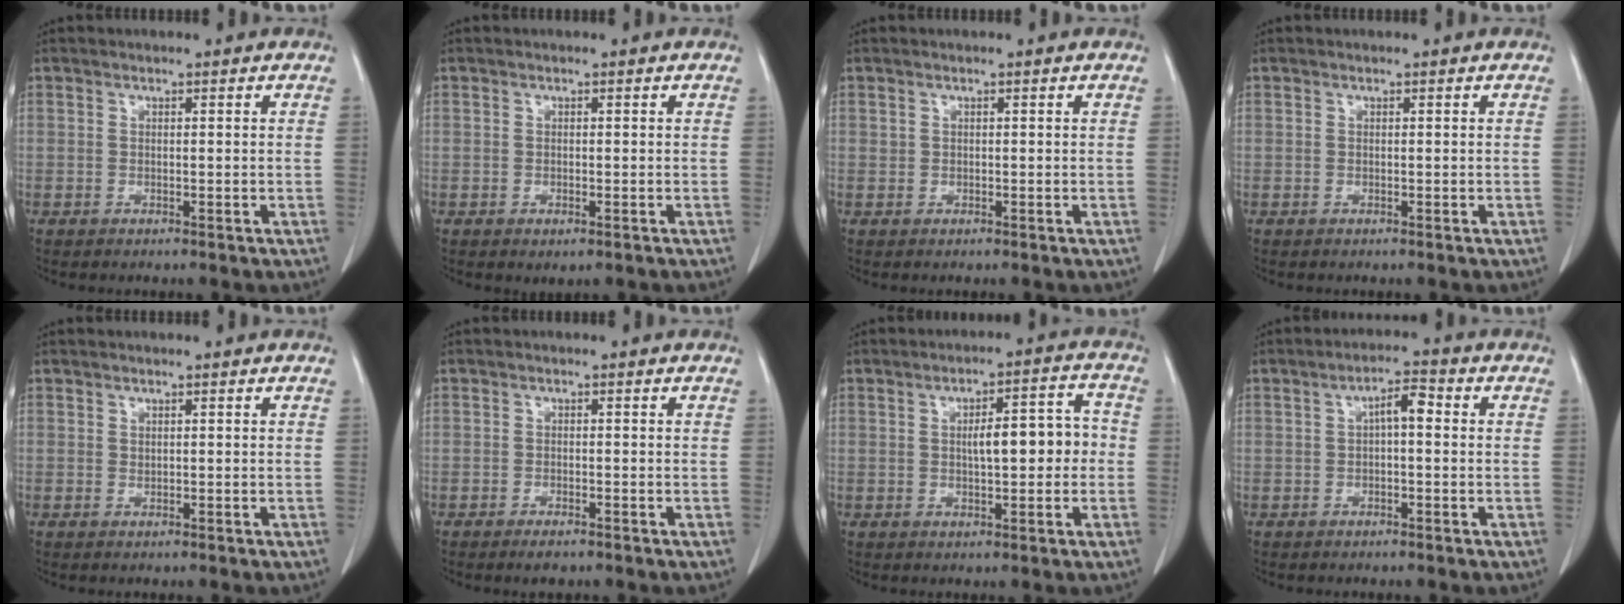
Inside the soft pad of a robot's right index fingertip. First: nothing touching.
{"total": 1.1, "force": [-0.5, 0.5, 0.9], "torque": [-0.015, -0.003, -0.002]}
{"total": 0.0}
{"total": 0.0}
{"total": 0.0}
{"total": 2.0, "force": [-1.5, 0.6, 1.2], "torque": [-0.021, -0.002, -0.020]}
{"total": 7.3, "force": [-0.2, 2.2, 7.0], "torque": [-0.102, 0.028, 0.002]}
{"total": 3.8, "force": [0.4, 1.1, 3.6], "torque": [-0.059, 0.016, 0.003]}